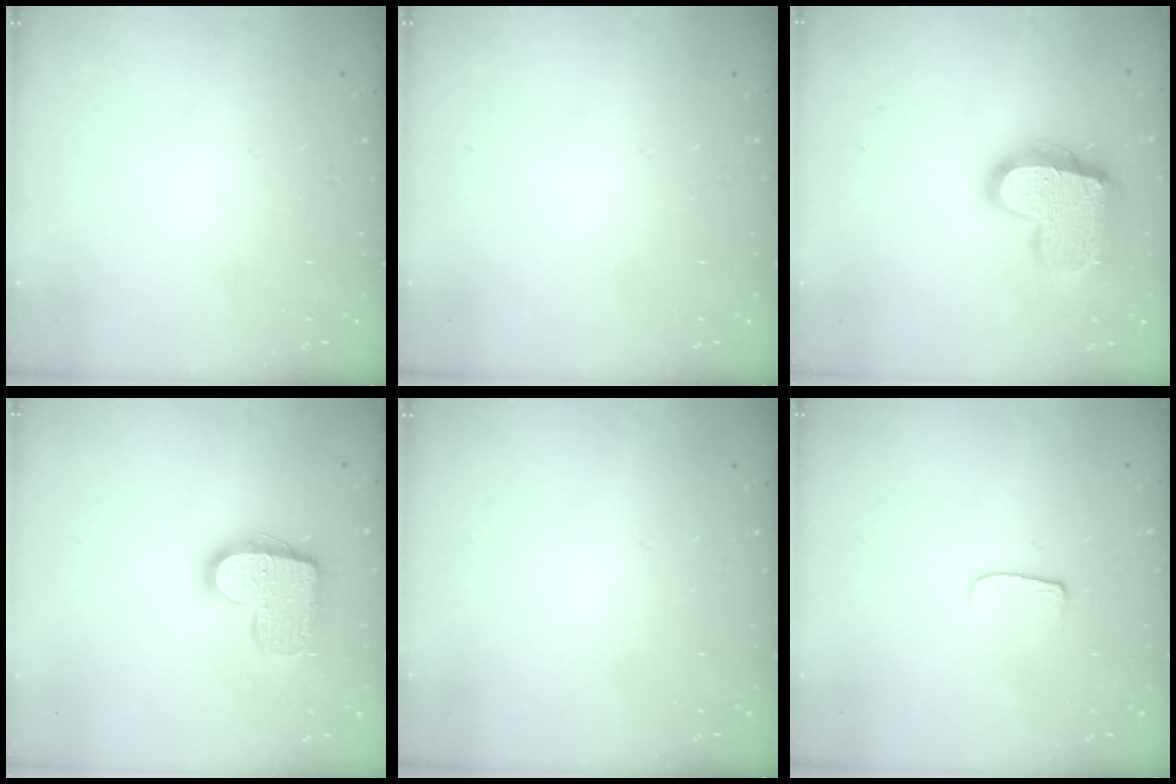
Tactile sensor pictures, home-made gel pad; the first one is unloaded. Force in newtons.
{"total": 0.0}
{"total": 20.3, "press": 20.3, "slide": 1.4}
{"total": 14.5, "press": 14.5, "slide": 0.7}
{"total": 0.0}
{"total": 6.5, "press": 6.5, "slide": 0.7}